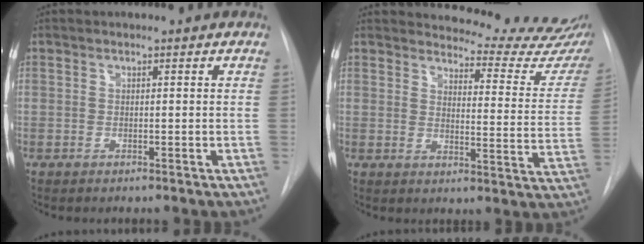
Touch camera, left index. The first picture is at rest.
{"total": 15.8, "force": [15.4, 1.5, 3.4], "torque": [-0.029, -0.113, 0.157]}